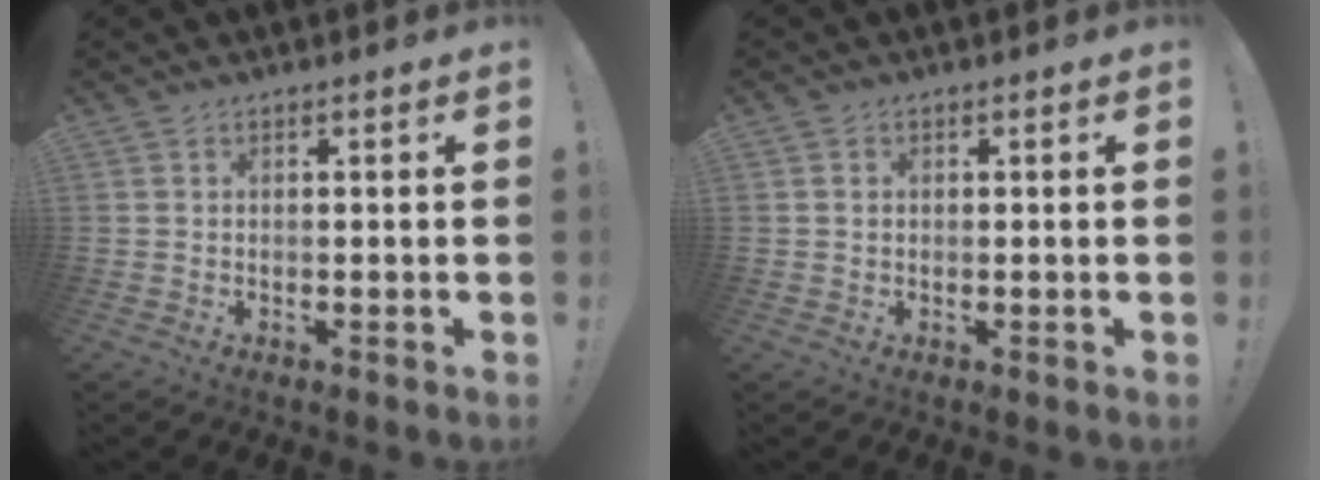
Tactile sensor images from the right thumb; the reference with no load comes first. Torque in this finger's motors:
{"motor_torque": [-0.03, 0.06, 0.05, 0.11, -0.03]}